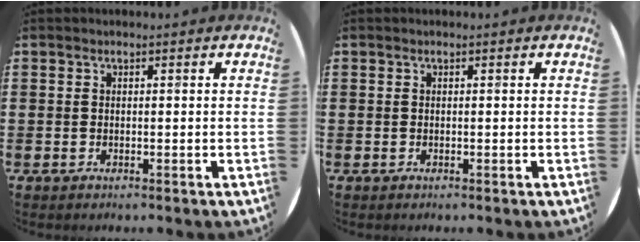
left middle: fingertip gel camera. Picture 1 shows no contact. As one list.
[{"total": 0.0}]